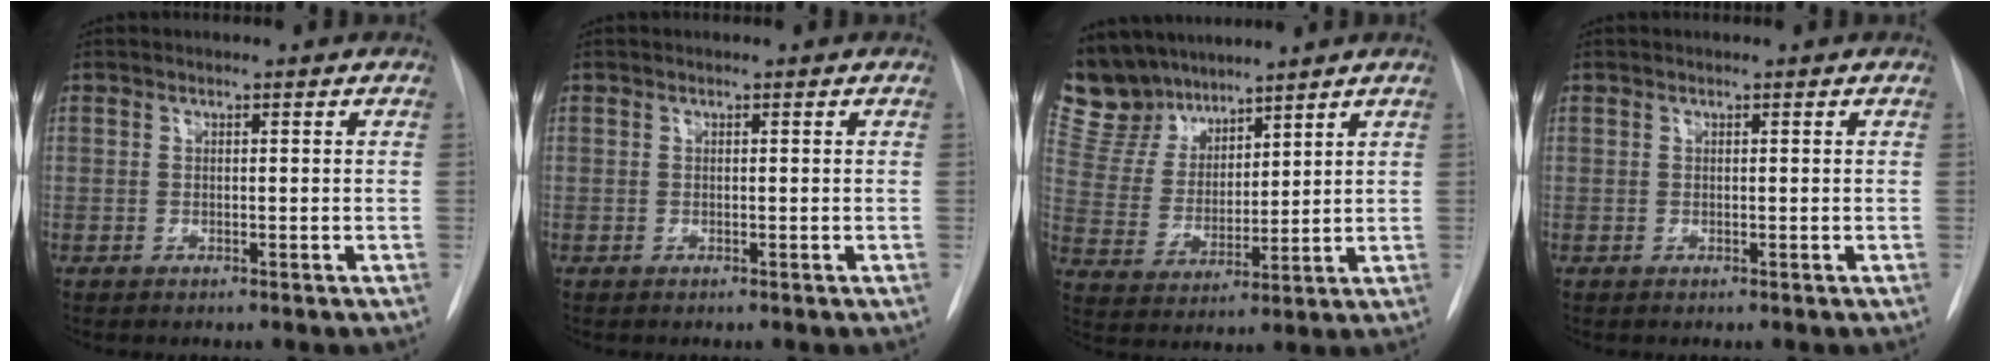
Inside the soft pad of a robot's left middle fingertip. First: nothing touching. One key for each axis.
{"total": 0.0}
{"total": 10.6, "fx": 9.4, "fy": 4.6, "fz": 1.3, "tx": -0.037, "ty": 0.012, "tz": 0.197}
{"total": 0.0}